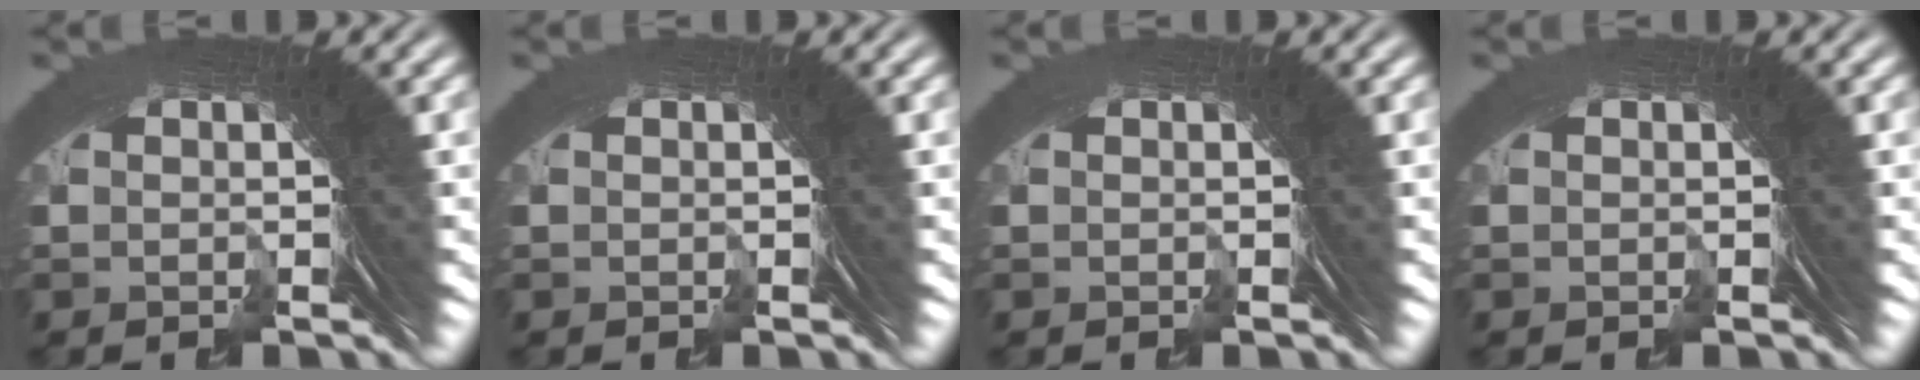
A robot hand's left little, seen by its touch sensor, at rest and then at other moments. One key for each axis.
{"total": 0.0}
{"total": 0.0}
{"total": 0.0}